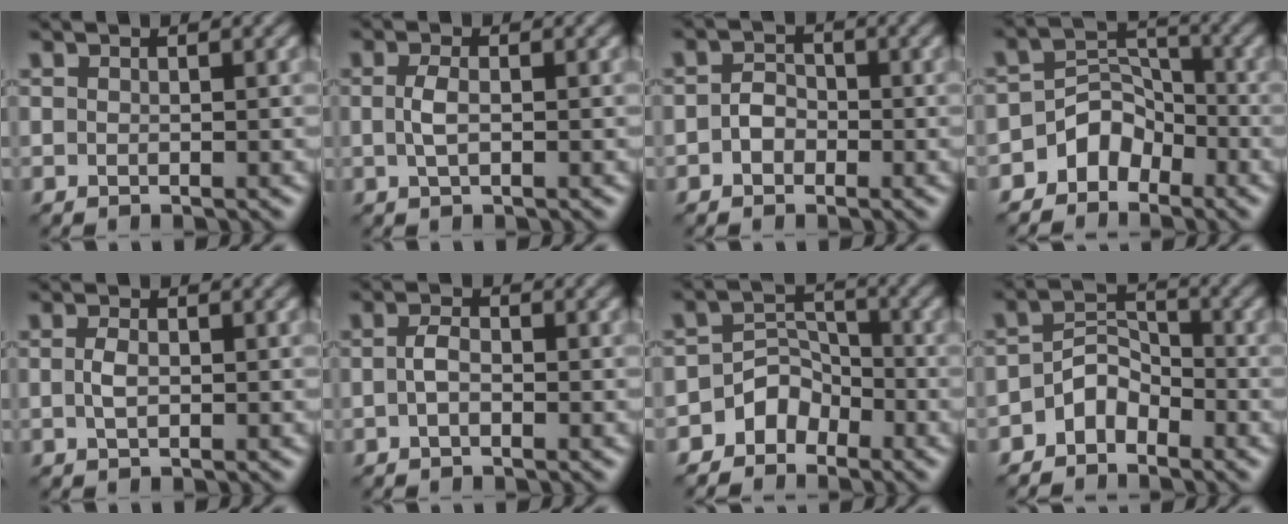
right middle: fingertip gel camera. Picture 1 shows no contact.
{"total": 1.7, "force": [0.0, 0.7, 1.5], "torque": [-0.037, 0.002, -0.002]}
{"total": 1.9, "force": [-0.6, 1.5, 1.0], "torque": [-0.018, 0.002, -0.016]}
{"total": 3.8, "force": [-2.6, 2.6, 1.1], "torque": [-0.006, 0.011, -0.050]}
{"total": 1.3, "force": [0.0, 0.8, 1.1], "torque": [-0.027, 0.000, -0.001]}
{"total": 1.5, "force": [-0.3, 0.8, 1.3], "torque": [-0.029, 0.004, -0.008]}
{"total": 3.3, "force": [-2.3, 2.2, 0.7], "torque": [0.002, 0.010, -0.045]}
{"total": 3.1, "force": [-2.1, 1.9, 1.3], "torque": [-0.019, 0.012, -0.044]}